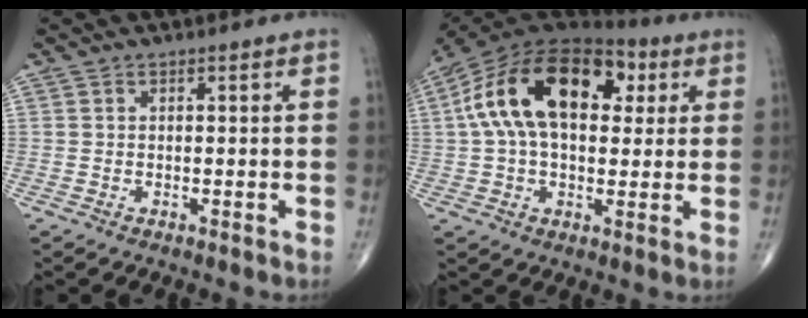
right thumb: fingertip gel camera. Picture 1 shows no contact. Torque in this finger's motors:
{"motor_torque": [2.18, 2.25, 2.07, 0.70, 0.63]}